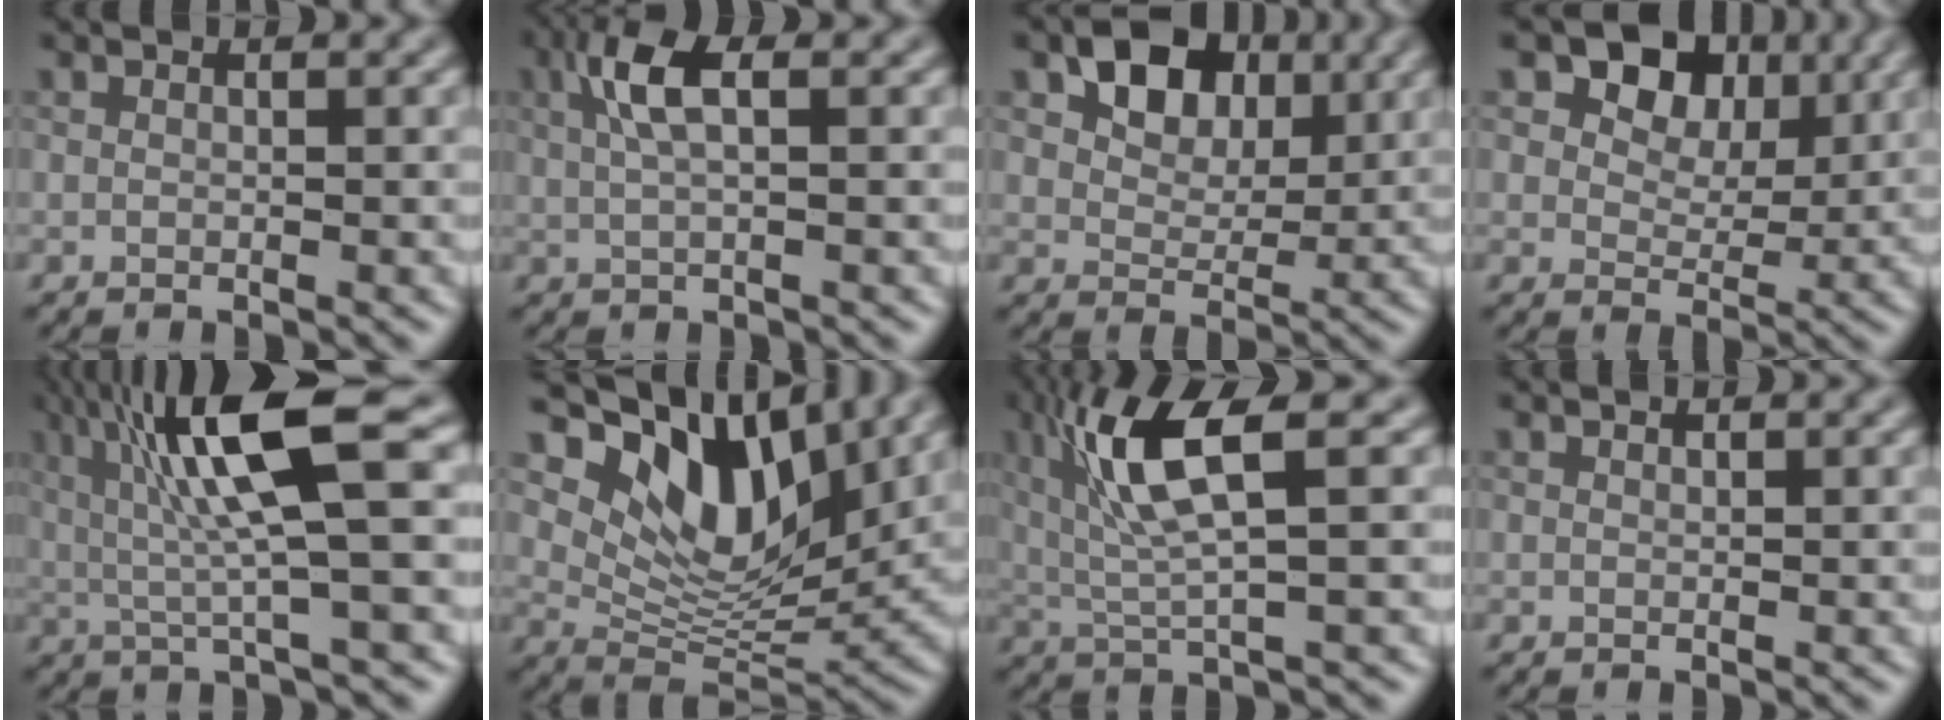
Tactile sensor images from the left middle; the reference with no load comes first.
{"total": 3.6, "force": [0.7, 1.1, 3.4], "torque": [-0.079, 0.011, 0.021]}
{"total": 5.3, "force": [2.2, 3.8, 3.1], "torque": [-0.055, 0.000, 0.032]}
{"total": 6.1, "force": [3.0, 4.3, 3.2], "torque": [-0.061, 0.000, 0.055]}
{"total": 9.5, "force": [2.0, 1.5, 9.2], "torque": [-0.152, 0.012, 0.041]}
{"total": 9.7, "force": [5.2, 5.2, 6.3], "torque": [-0.111, 0.001, 0.103]}
{"total": 7.0, "force": [2.0, 1.5, 6.5], "torque": [-0.143, 0.008, 0.047]}
{"total": 0.0}